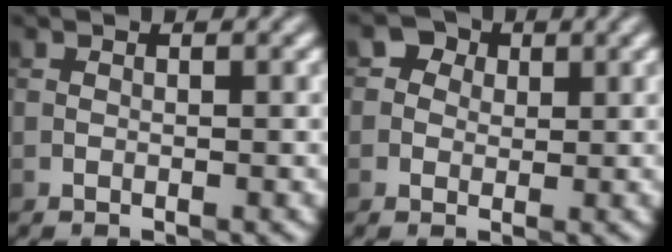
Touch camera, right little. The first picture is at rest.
{"total": 1.7, "force": [0.5, 1.5, 0.5], "torque": [0.000, 0.006, 0.003]}